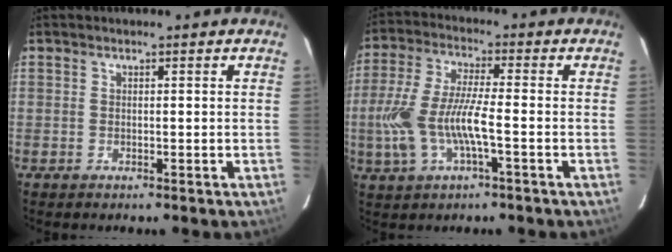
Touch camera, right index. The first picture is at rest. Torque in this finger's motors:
{"motor_torque": [0.44, -0.07, 0.68, 0.21]}